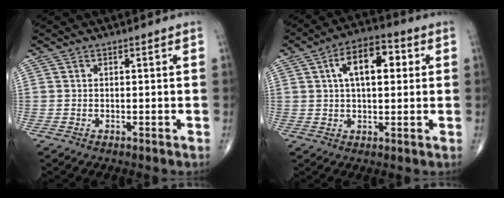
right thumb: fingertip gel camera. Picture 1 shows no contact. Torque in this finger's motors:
{"motor_torque": [0.81, 1.97, 0.84, 0.25, 0.33]}